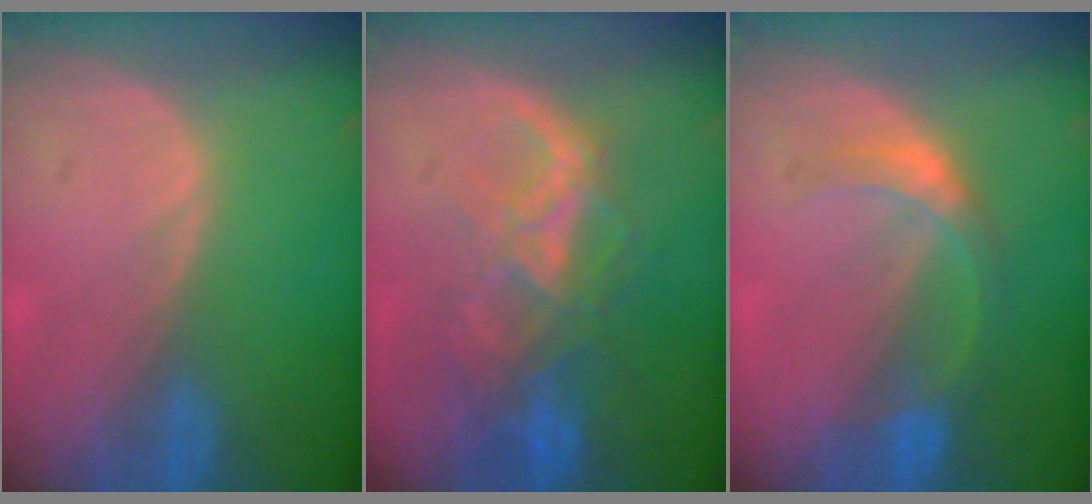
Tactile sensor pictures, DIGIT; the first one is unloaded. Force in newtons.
{"total": 8.8, "press": 7.4, "slide": 4.7}
{"total": 5.3, "press": 5.0, "slide": 1.9}